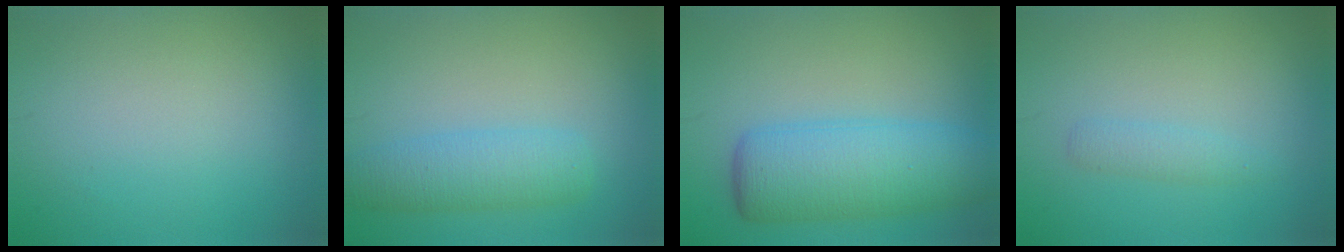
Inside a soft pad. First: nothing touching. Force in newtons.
{"total": 4.2, "press": 4.2, "slide": 0.2}
{"total": 7.9, "press": 7.9, "slide": 0.2}
{"total": 1.4, "press": 1.4, "slide": 0.1}